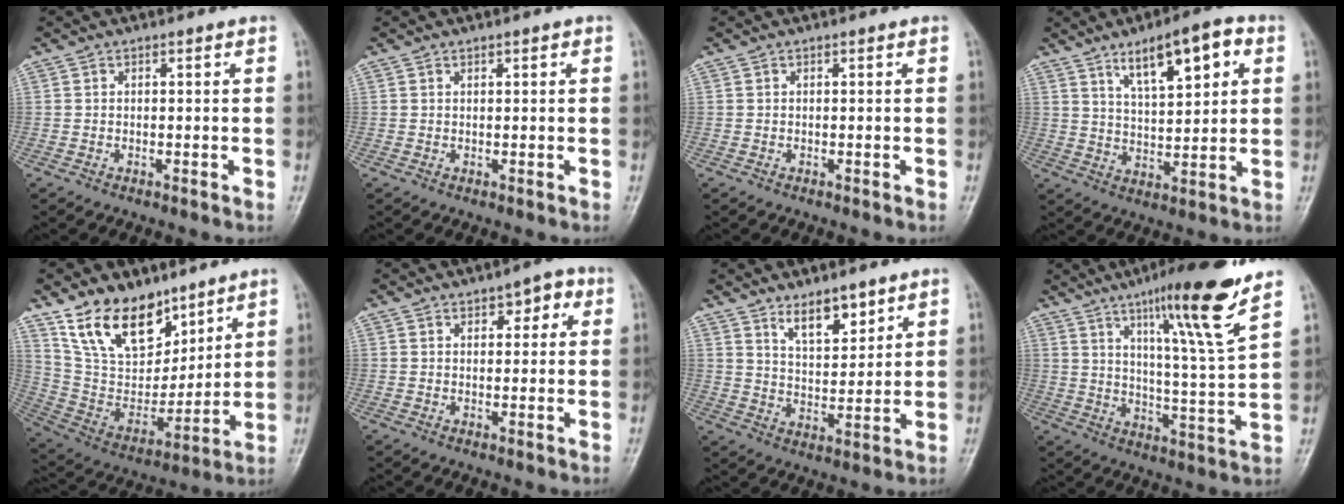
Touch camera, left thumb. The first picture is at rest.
{"total": 0.9, "force": [0.5, 0.3, 0.7], "torque": [-0.008, 0.000, 0.007]}
{"total": 0.0}
{"total": 12.1, "force": [5.8, 4.1, 9.7], "torque": [-0.131, -0.020, 0.095]}
{"total": 17.8, "force": [11.9, 9.9, 8.8], "torque": [-0.107, -0.063, 0.234]}
{"total": 4.4, "force": [2.0, 2.3, 3.2], "torque": [-0.017, -0.001, 0.020]}
{"total": 7.6, "force": [5.3, 3.1, 4.6], "torque": [-0.052, -0.044, 0.093]}
{"total": 16.9, "force": [10.4, 0.8, 13.3], "torque": [-0.196, -0.059, 0.164]}